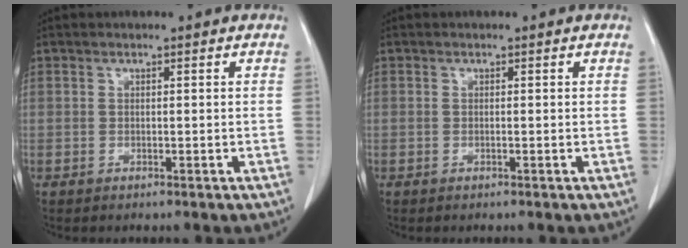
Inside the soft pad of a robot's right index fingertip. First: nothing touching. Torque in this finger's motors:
{"motor_torque": [0.12, -0.08, 0.02, 0.01]}